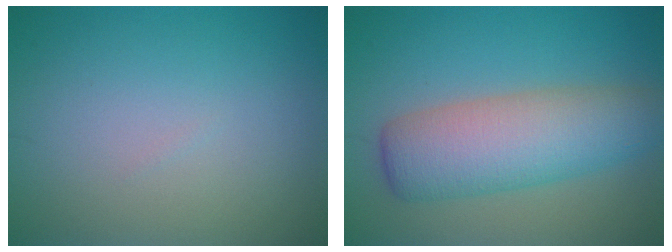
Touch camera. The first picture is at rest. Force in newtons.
{"total": 7.1, "press": 7.1, "slide": 0.3}